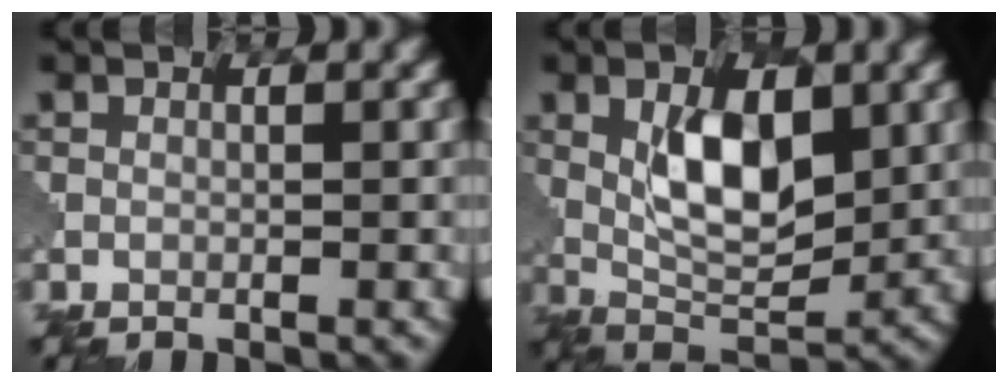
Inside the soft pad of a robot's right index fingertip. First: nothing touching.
{"total": 6.6, "force": [1.5, 3.3, 5.6], "torque": [-0.099, -0.004, 0.032]}